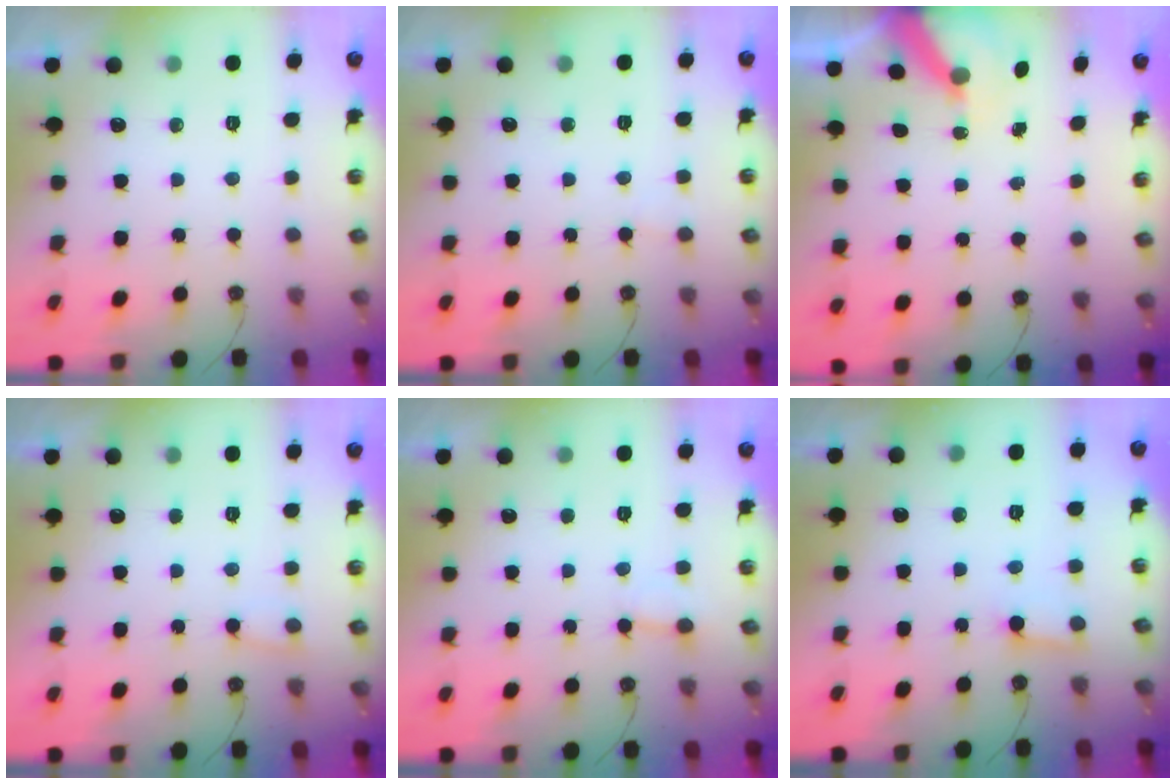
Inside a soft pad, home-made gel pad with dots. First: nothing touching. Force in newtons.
{"total": 2.9, "press": 2.9, "slide": 0.2}
{"total": 6.1, "press": 6.1, "slide": 0.5}
{"total": 4.3, "press": 4.3, "slide": 0.4}
{"total": 3.8, "press": 3.8, "slide": 0.4}
{"total": 3.5, "press": 3.5, "slide": 0.5}